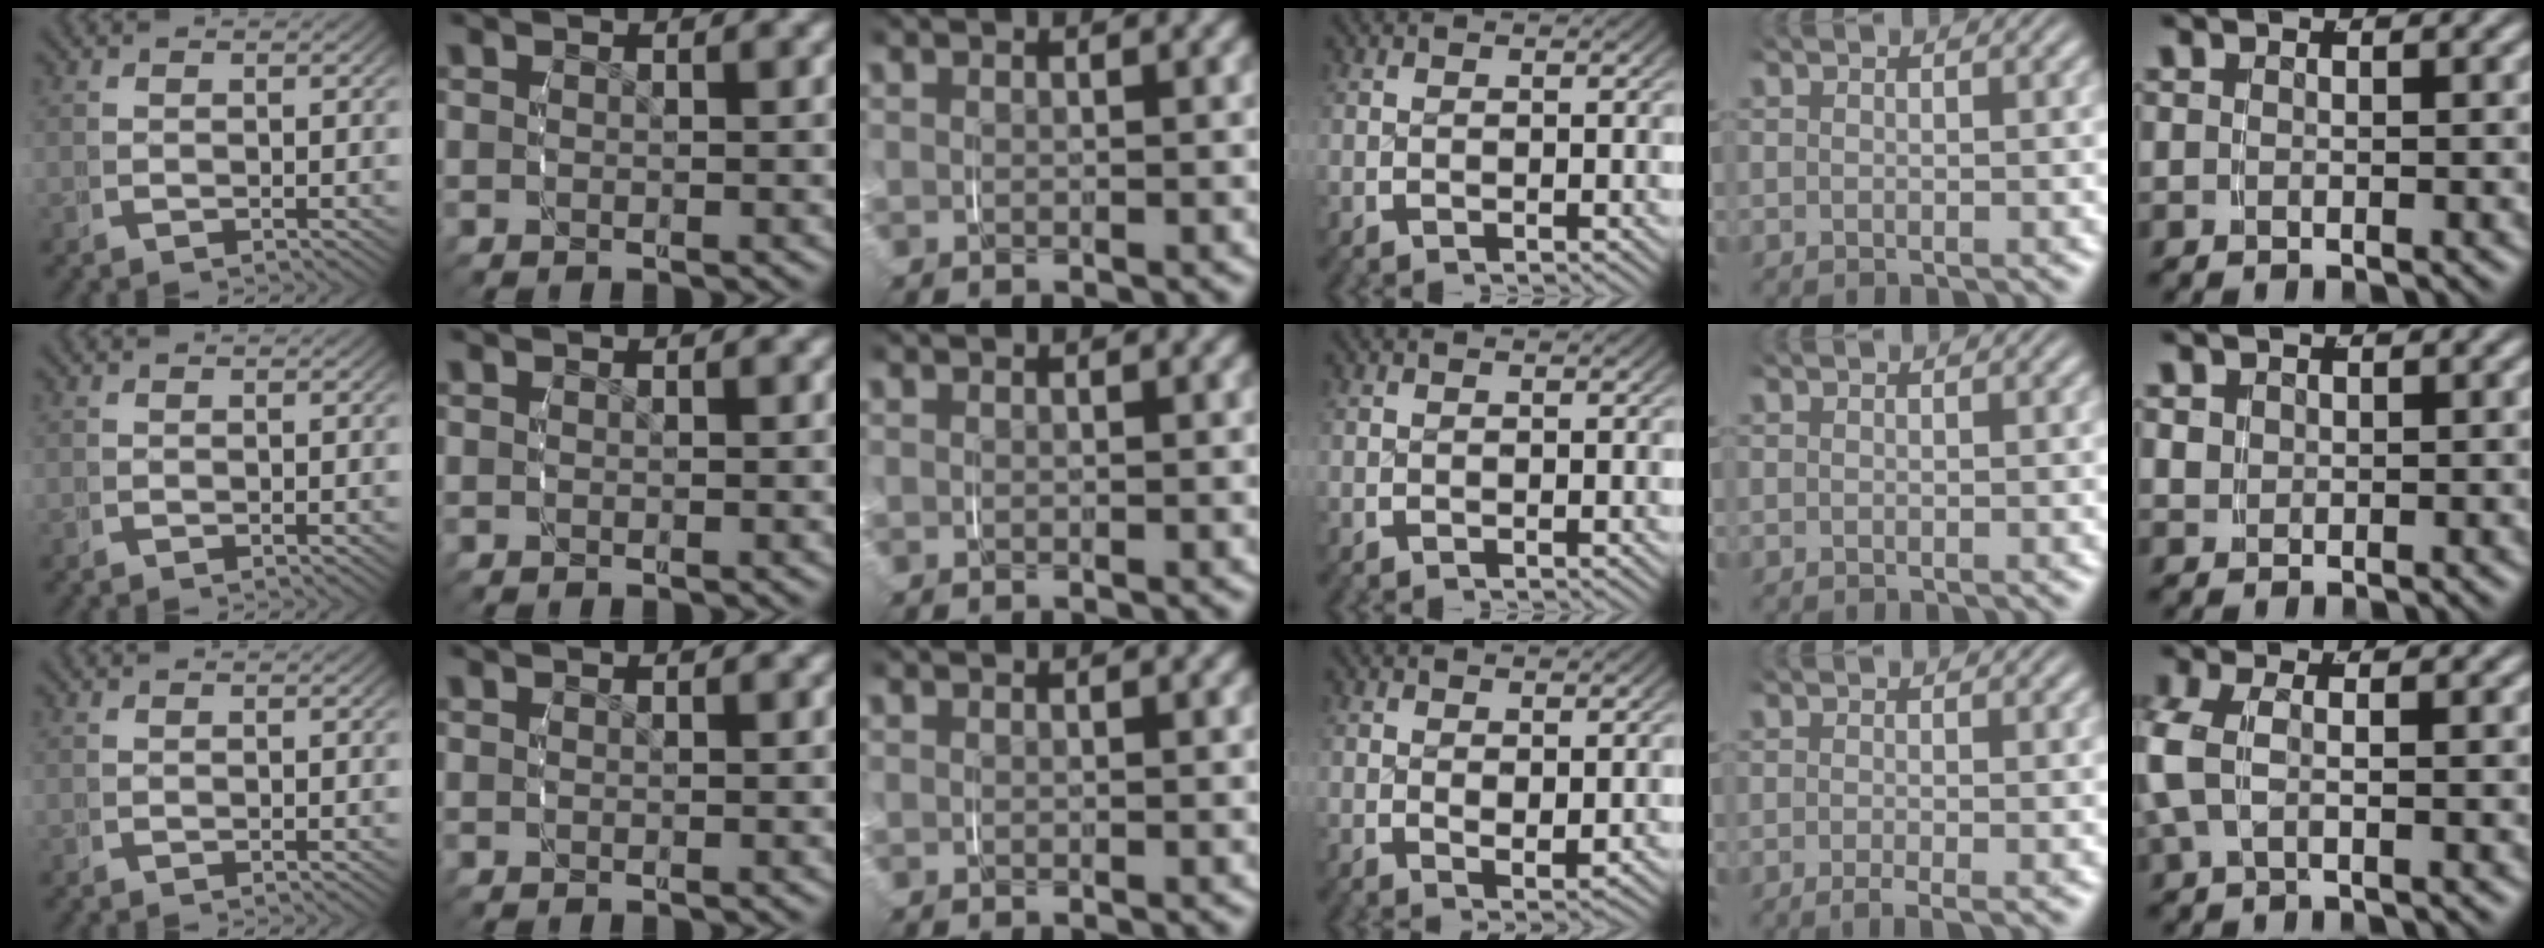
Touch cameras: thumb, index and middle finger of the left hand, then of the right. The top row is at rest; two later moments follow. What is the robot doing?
{"motion": "grasp_and_lifting", "object": "toothpaste"}